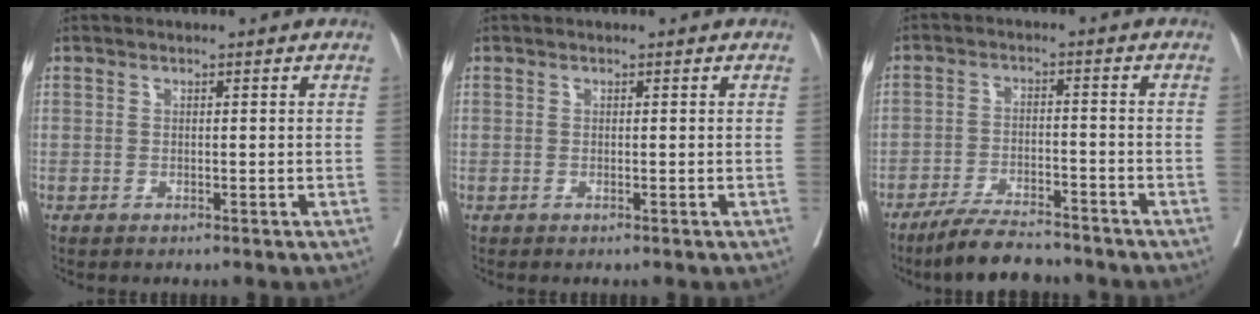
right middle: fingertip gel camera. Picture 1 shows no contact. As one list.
[{"total": 0.0}, {"total": 8.6, "force": [-7.6, 1.5, 3.6], "torque": [-0.060, -0.015, -0.131]}]